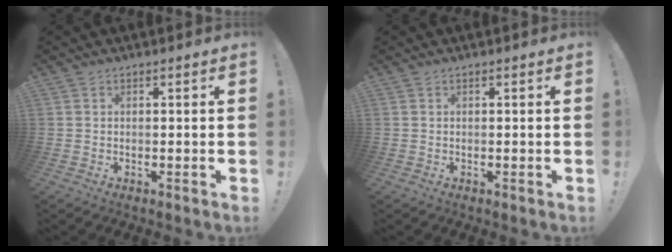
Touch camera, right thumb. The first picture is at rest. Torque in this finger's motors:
{"motor_torque": [0.00, 0.01, 0.00, 0.00, 0.00]}